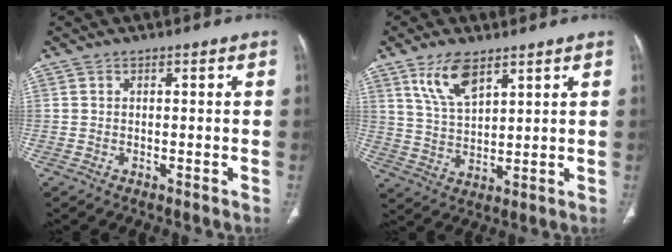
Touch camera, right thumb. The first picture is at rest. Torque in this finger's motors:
{"motor_torque": [-0.67, 0.70, 0.14, 0.18, 0.05]}